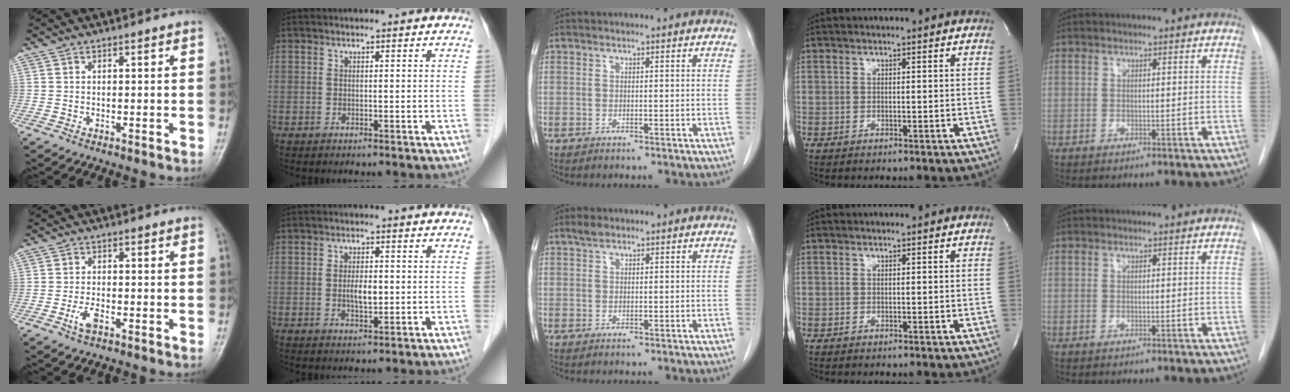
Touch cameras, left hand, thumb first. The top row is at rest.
{"thumb": {"total": 3.0, "force": [-1.7, 1.3, 2.1], "torque": [-0.049, 0.008, -0.033]}, "index": {"total": 3.0, "force": [-0.1, 1.1, 2.8], "torque": [-0.054, -0.001, 0.000]}, "middle": {"total": 1.7, "force": [1.4, 0.6, 0.9], "torque": [-0.023, 0.008, 0.027]}}